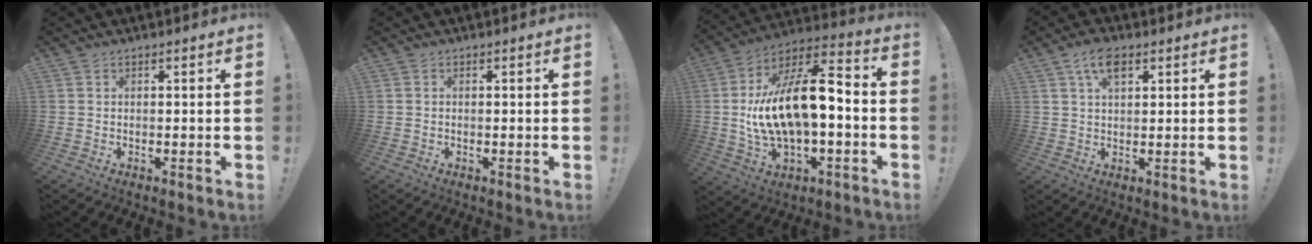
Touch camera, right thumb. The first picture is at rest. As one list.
[{"total": 0.0}, {"total": 19.2, "force": [0.3, 8.8, 17.0], "torque": [-0.289, -0.004, 0.011]}, {"total": 6.7, "force": [3.1, 3.5, 4.7], "torque": [-0.077, -0.003, 0.054]}]